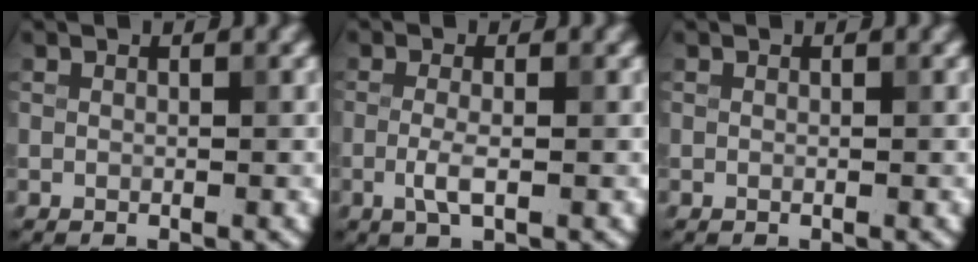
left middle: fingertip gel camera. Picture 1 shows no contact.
{"total": 2.1, "force": [-0.5, 0.6, 2.0], "torque": [-0.043, -0.002, -0.016]}
{"total": 0.0}